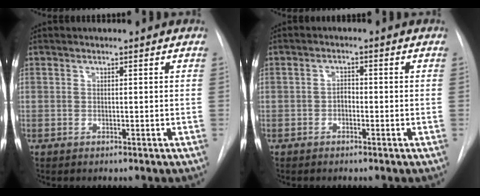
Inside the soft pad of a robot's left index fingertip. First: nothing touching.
{"total": 1.4, "force": [-0.6, 0.8, 0.9], "torque": [-0.013, 0.003, -0.014]}